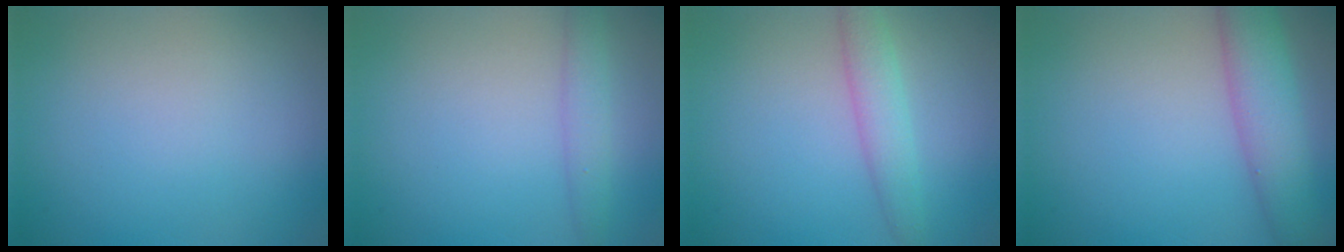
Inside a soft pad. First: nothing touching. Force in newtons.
{"total": 2.0, "press": 2.0, "slide": 0.0}
{"total": 2.8, "press": 2.8, "slide": 0.1}
{"total": 5.5, "press": 5.5, "slide": 0.2}